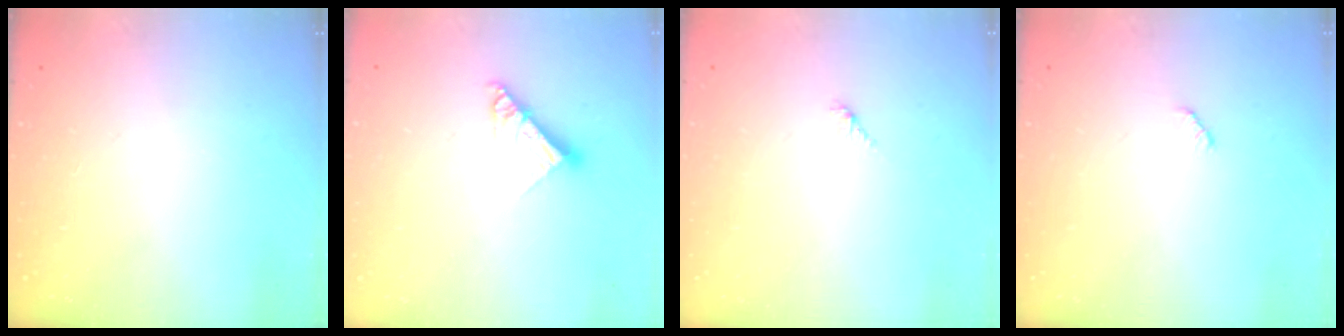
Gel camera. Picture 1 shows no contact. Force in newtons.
{"total": 8.6, "press": 8.6, "slide": 0.8}
{"total": 1.7, "press": 1.6, "slide": 0.5}
{"total": 2.5, "press": 2.5, "slide": 0.4}